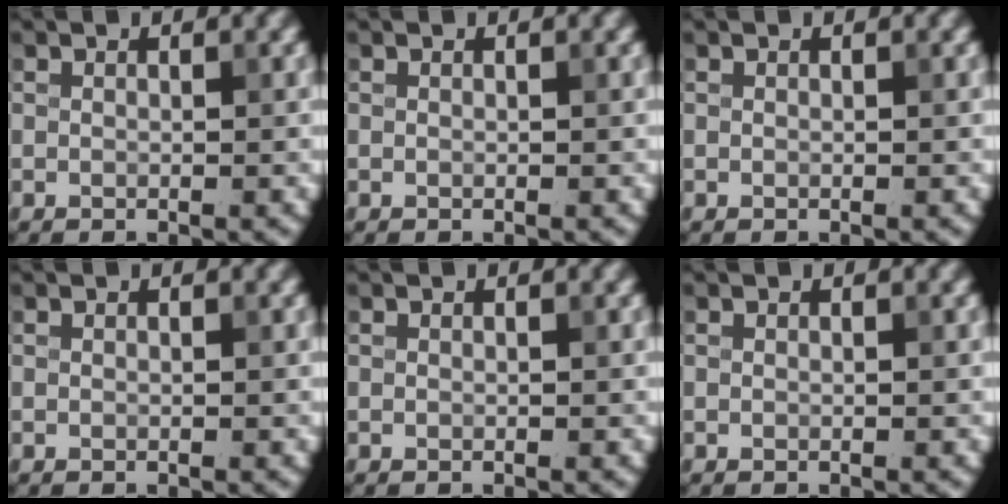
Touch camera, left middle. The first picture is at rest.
{"total": 0.0}
{"total": 0.0}
{"total": 0.0}
{"total": 0.0}
{"total": 0.0}